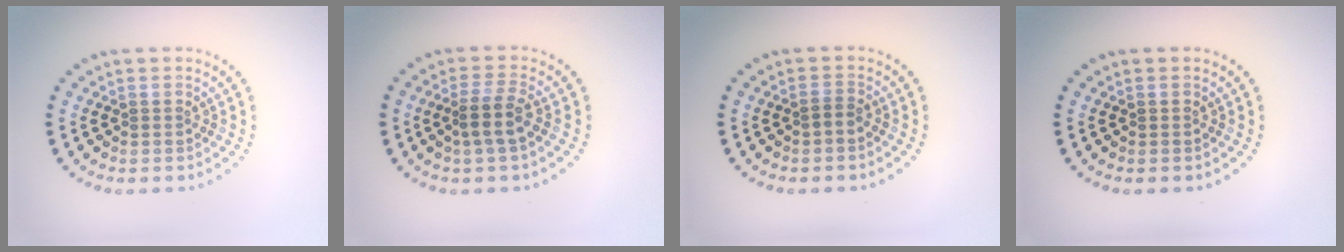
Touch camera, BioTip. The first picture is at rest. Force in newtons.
{"total": 2.5, "press": 2.0, "slide": 1.4}
{"total": 0.8, "press": 0.6, "slide": 0.5}
{"total": 0.0}